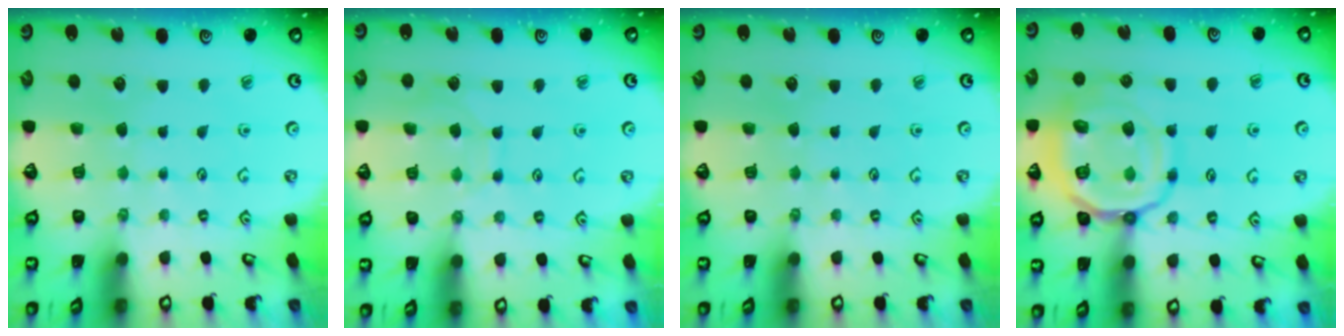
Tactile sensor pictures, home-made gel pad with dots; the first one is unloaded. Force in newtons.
{"total": 7.8, "press": 7.7, "slide": 0.6}
{"total": 0.0}
{"total": 18.3, "press": 18.2, "slide": 1.9}